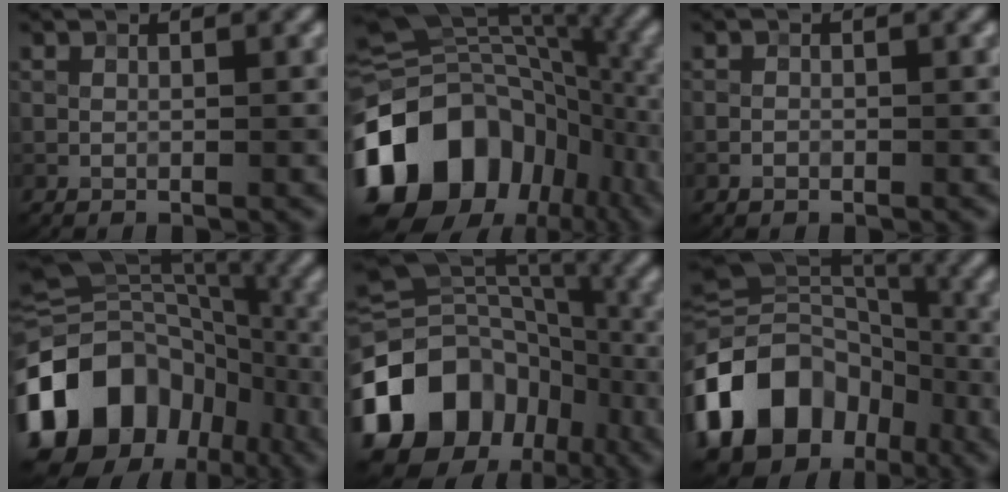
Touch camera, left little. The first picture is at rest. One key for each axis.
{"total": 16.6, "fx": -6.9, "fy": 11.8, "fz": 9.4, "tx": -0.199, "ty": -0.009, "tz": -0.122}
{"total": 0.7, "fx": -0.4, "fy": 0.5, "fz": 0.3, "tx": -0.002, "ty": -0.002, "tz": -0.009}
{"total": 17.1, "fx": -7.5, "fy": 13.0, "fz": 8.2, "tx": -0.187, "ty": 0.014, "tz": -0.141}
{"total": 16.3, "fx": -7.0, "fy": 12.4, "fz": 7.8, "tx": -0.183, "ty": 0.010, "tz": -0.139}
{"total": 15.5, "fx": -6.2, "fy": 11.7, "fz": 8.1, "tx": -0.174, "ty": -0.002, "tz": -0.122}